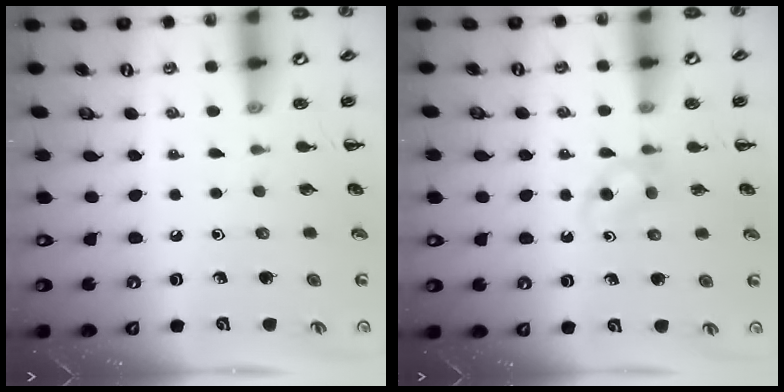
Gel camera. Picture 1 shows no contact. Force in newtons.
{"total": 2.5, "press": 2.3, "slide": 1.1}